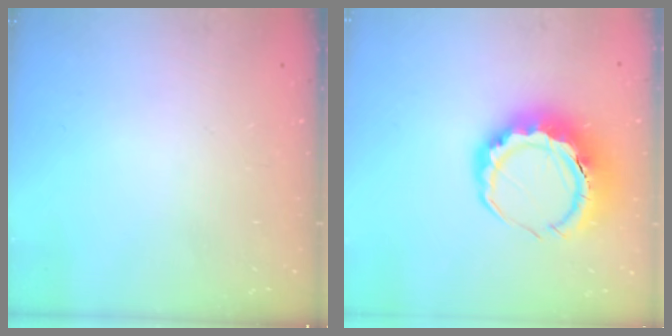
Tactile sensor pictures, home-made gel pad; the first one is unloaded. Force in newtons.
{"total": 11.1, "press": 10.9, "slide": 2.3}